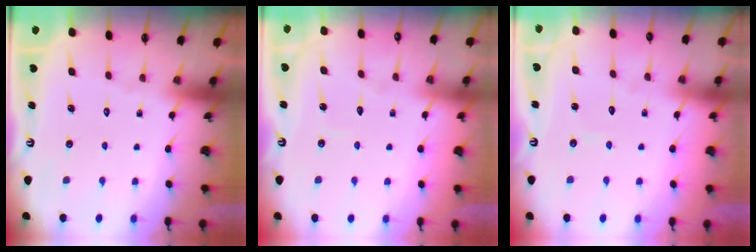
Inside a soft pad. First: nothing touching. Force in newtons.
{"total": 2.5, "press": 2.5, "slide": 0.3}
{"total": 3.8, "press": 3.8, "slide": 0.3}